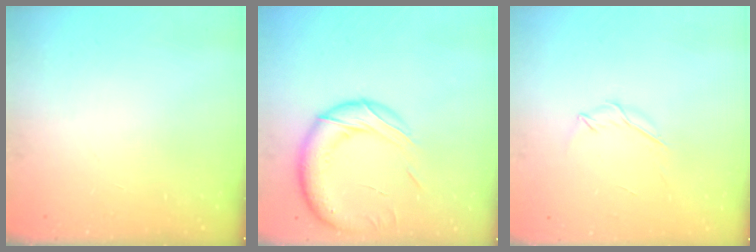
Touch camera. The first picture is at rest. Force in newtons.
{"total": 17.5, "press": 17.1, "slide": 3.9}
{"total": 4.0, "press": 3.9, "slide": 0.9}